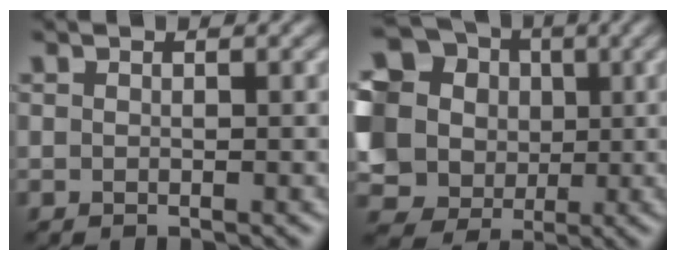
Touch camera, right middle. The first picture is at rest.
{"total": 16.7, "force": [2.2, 15.3, 6.5], "torque": [-0.195, 0.012, 0.016]}